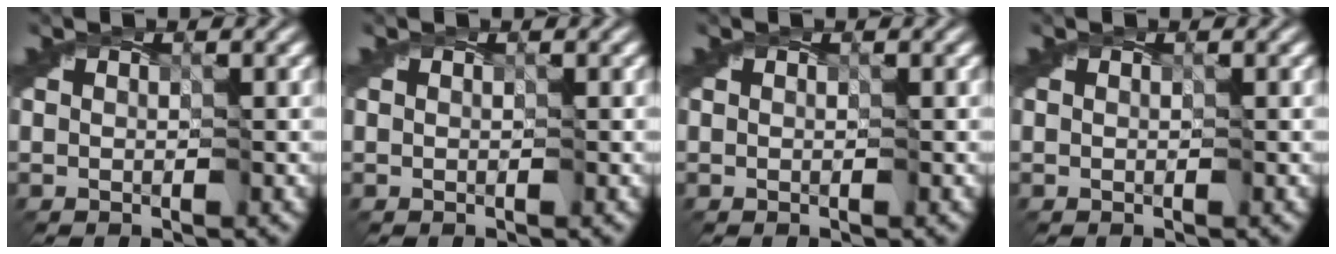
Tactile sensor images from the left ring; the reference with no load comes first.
{"total": 0.0}
{"total": 0.0}
{"total": 0.0}